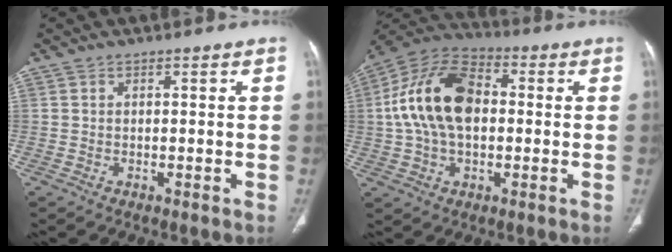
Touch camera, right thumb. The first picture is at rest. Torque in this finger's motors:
{"motor_torque": [0.75, 2.32, 1.03, -0.58, 0.22]}